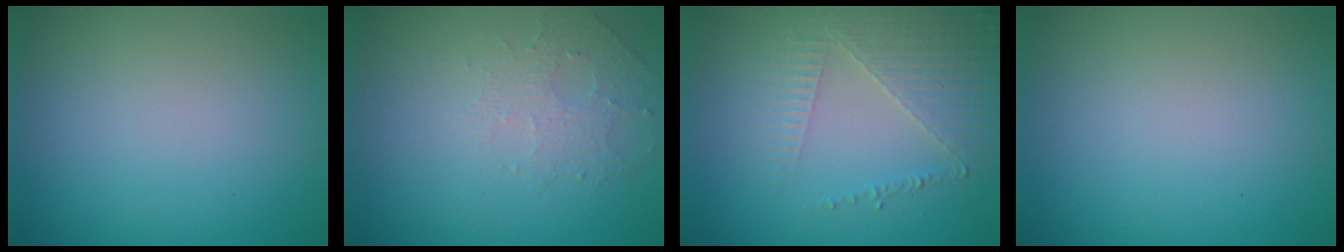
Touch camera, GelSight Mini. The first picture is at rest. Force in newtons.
{"total": 1.5, "press": 1.0, "slide": 1.1}
{"total": 4.4, "press": 2.9, "slide": 3.3}
{"total": 0.0}